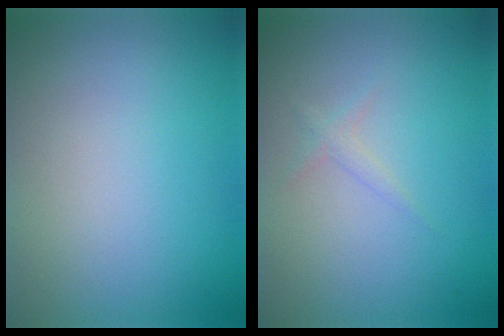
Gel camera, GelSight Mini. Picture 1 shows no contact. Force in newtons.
{"total": 0.8, "press": 0.8, "slide": 0.0}